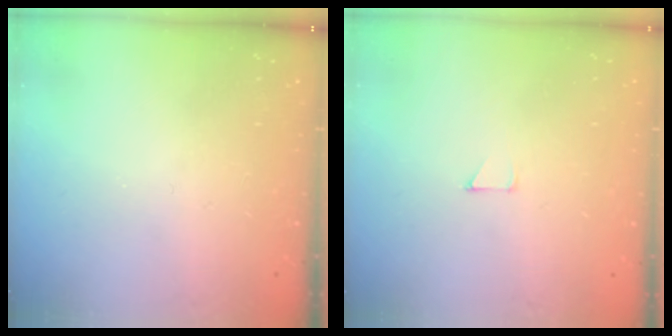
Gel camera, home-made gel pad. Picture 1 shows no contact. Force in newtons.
{"total": 2.7, "press": 2.7, "slide": 0.2}